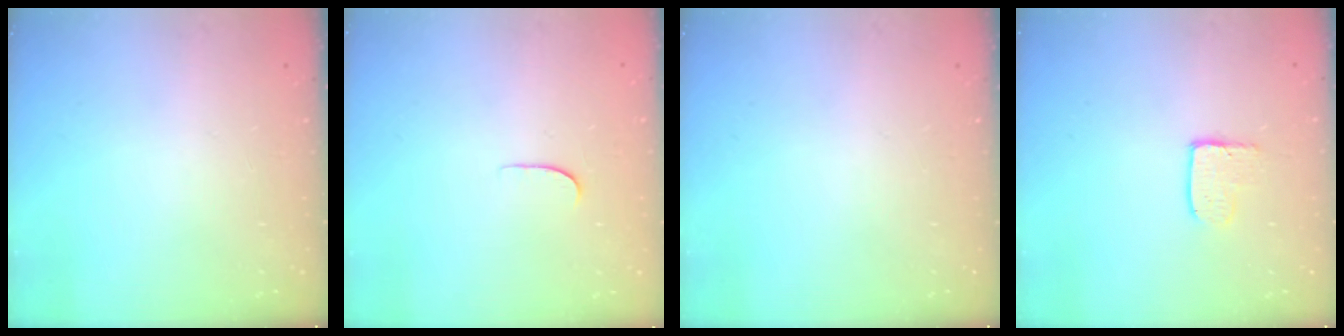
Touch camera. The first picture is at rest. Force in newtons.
{"total": 4.3, "press": 4.3, "slide": 0.2}
{"total": 0.0}
{"total": 3.6, "press": 3.6, "slide": 0.3}